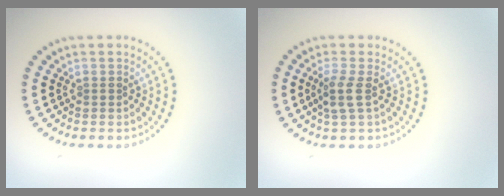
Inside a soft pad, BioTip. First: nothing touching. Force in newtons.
{"total": 1.9, "press": 1.6, "slide": 1.0}